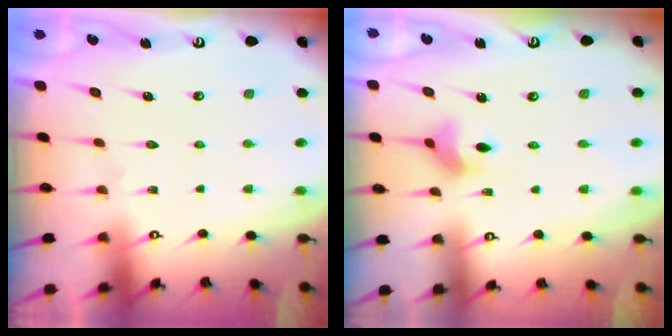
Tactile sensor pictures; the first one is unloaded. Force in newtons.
{"total": 7.3, "press": 7.2, "slide": 1.2}